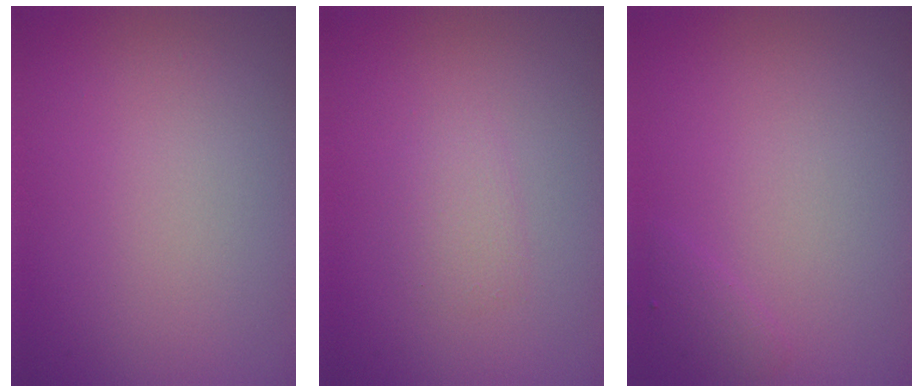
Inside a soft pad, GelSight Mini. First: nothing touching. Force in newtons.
{"total": 1.3, "press": 1.3, "slide": 0.0}
{"total": 0.8, "press": 0.8, "slide": 0.1}